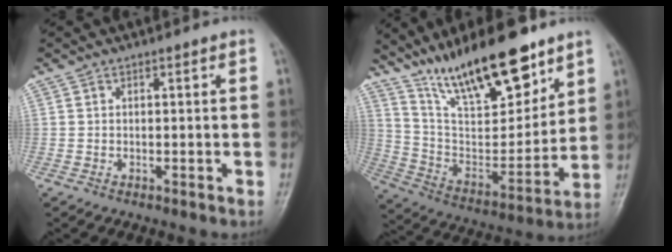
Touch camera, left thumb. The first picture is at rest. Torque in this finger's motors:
{"motor_torque": [0.67, 0.68, 1.40, -1.37, 0.26]}